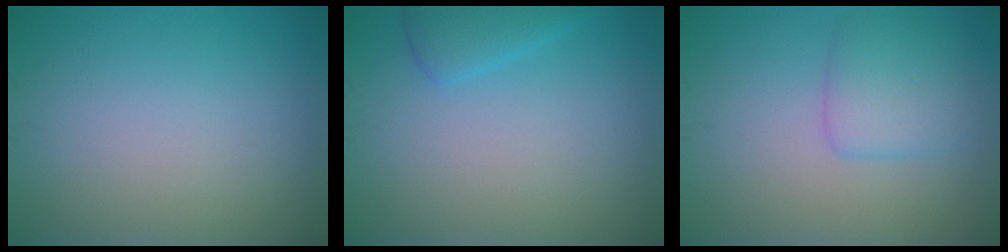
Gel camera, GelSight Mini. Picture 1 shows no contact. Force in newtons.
{"total": 2.0, "press": 2.0, "slide": 0.2}
{"total": 2.8, "press": 2.8, "slide": 0.2}